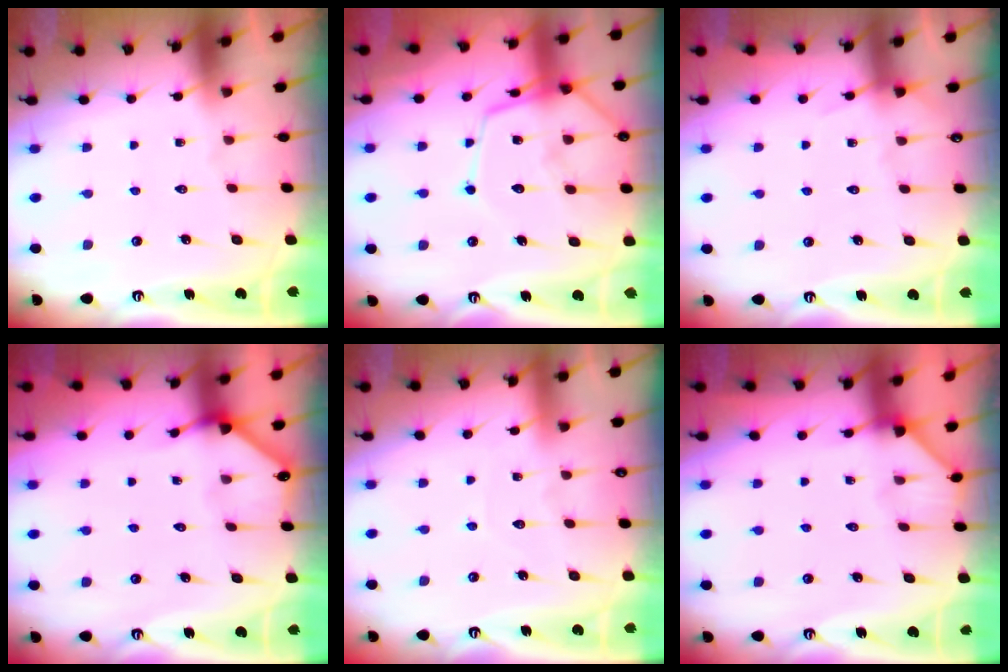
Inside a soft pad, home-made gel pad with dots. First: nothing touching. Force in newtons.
{"total": 12.1, "press": 12.1, "slide": 1.1}
{"total": 4.0, "press": 4.0, "slide": 0.6}
{"total": 2.4, "press": 2.4, "slide": 0.2}
{"total": 3.8, "press": 3.8, "slide": 0.4}
{"total": 2.0, "press": 2.0, "slide": 0.1}